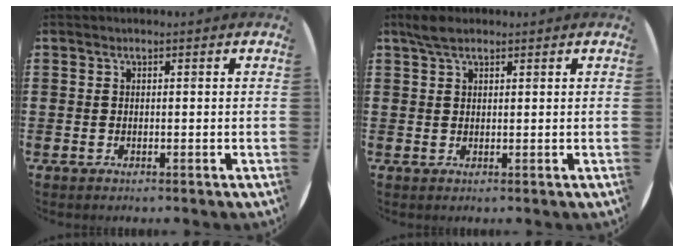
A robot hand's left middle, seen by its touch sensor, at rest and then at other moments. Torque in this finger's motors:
{"motor_torque": [0.57, -0.53, 0.06, 0.07]}